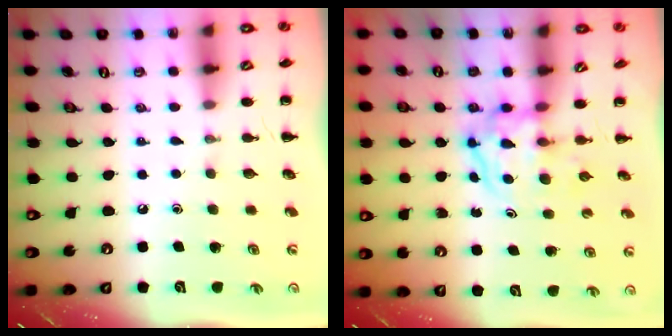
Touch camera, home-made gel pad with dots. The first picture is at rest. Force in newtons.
{"total": 3.7, "press": 3.7, "slide": 0.4}